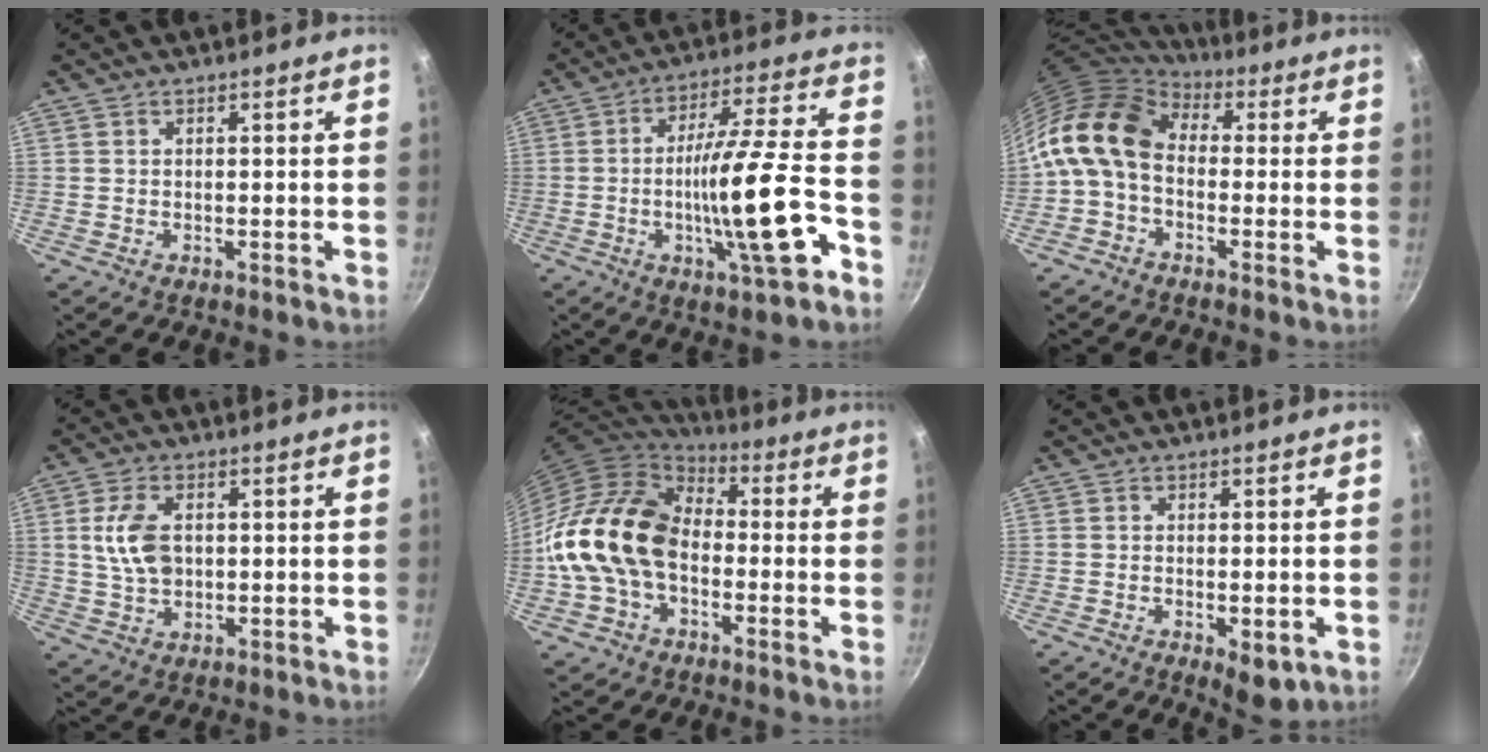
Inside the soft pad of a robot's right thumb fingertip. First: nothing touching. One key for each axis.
{"total": 18.3, "fx": -6.4, "fy": 3.1, "fz": 16.9, "tx": -0.261, "ty": 0.031, "tz": -0.107}
{"total": 13.6, "fx": -0.1, "fy": 9.7, "fz": 9.6, "tx": -0.173, "ty": 0.031, "tz": -0.025}
{"total": 8.2, "fx": 1.1, "fy": 5.3, "fz": 6.1, "tx": -0.108, "ty": 0.001, "tz": 0.021}
{"total": 17.8, "fx": -2.5, "fy": 12.7, "fz": 12.2, "tx": -0.200, "ty": 0.045, "tz": -0.061}
{"total": 5.0, "fx": -1.6, "fy": 2.2, "fz": 4.2, "tx": -0.056, "ty": -0.007, "tz": -0.015}